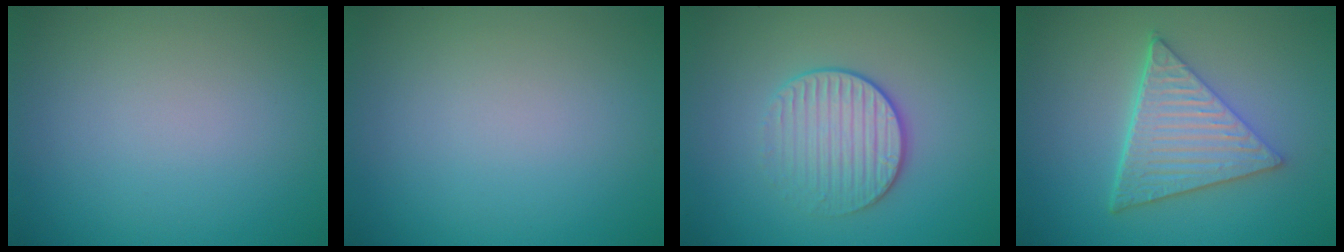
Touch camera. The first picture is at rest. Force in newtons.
{"total": 0.0}
{"total": 3.2, "press": 2.9, "slide": 1.4}
{"total": 6.2, "press": 4.6, "slide": 4.1}